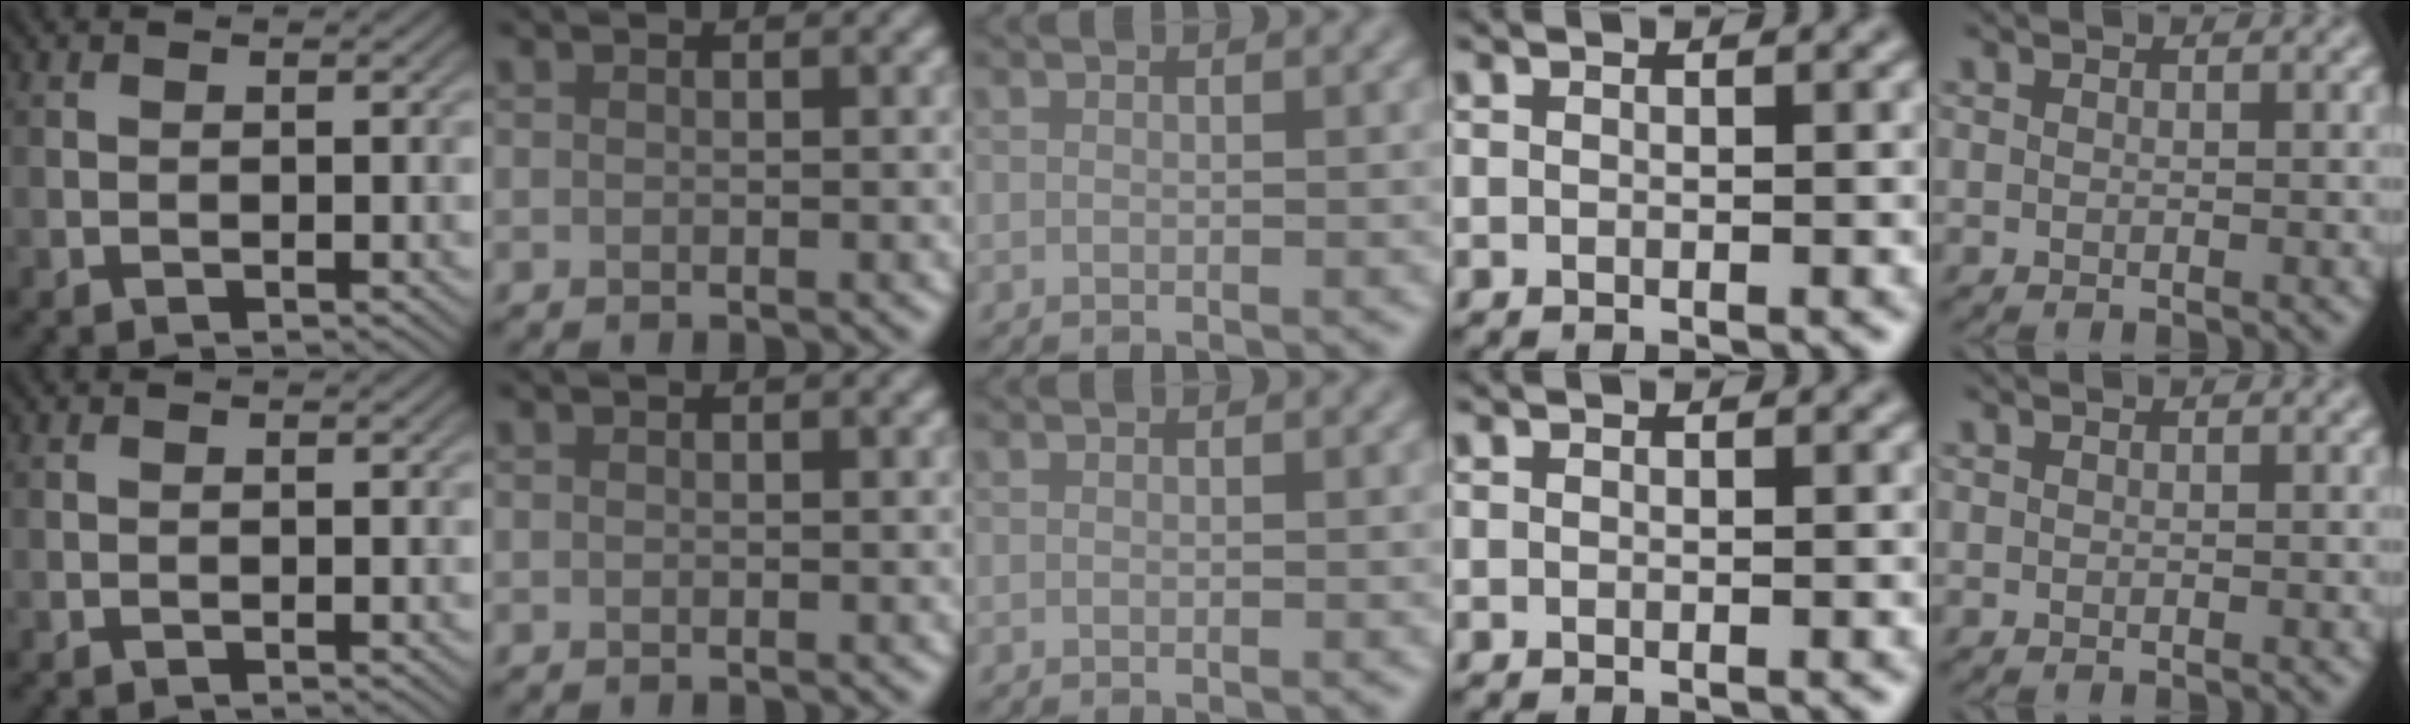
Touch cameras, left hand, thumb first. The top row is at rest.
{}